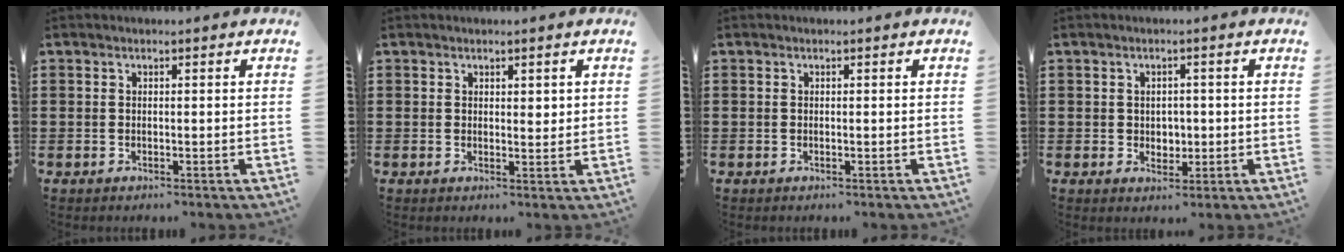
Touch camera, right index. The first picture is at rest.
{"total": 1.3, "force": [0.8, 0.7, 0.7], "torque": [-0.006, 0.002, 0.011]}
{"total": 0.0}
{"total": 1.9, "force": [0.0, 1.7, 0.8], "torque": [-0.014, 0.006, -0.005]}